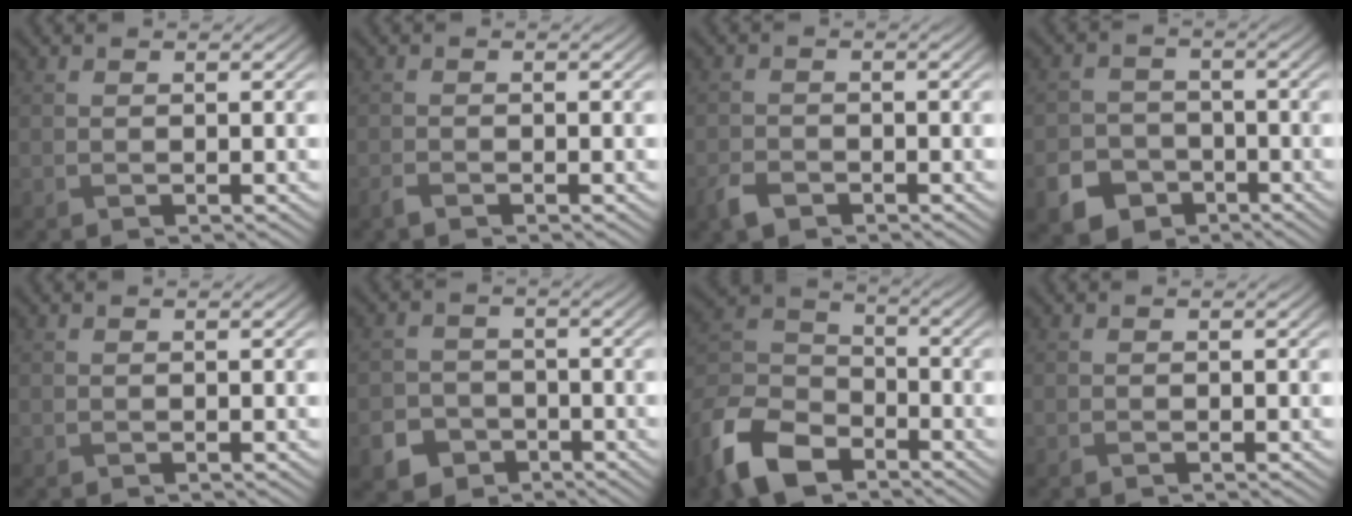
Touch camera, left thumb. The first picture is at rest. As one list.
[{"total": 0.9, "force": [-0.7, 0.2, 0.4], "torque": [-0.012, 0.001, -0.019]}, {"total": 2.4, "force": [-1.7, 1.3, 1.1], "torque": [-0.028, -0.002, -0.043]}, {"total": 6.8, "force": [-4.1, 4.9, 2.3], "torque": [-0.047, -0.017, -0.072]}, {"total": 0.0}, {"total": 5.2, "force": [-3.1, 3.9, 1.6], "torque": [-0.027, -0.009, -0.059]}, {"total": 12.3, "force": [-8.3, 6.6, 6.2], "torque": [-0.155, -0.019, -0.181]}, {"total": 0.0}]